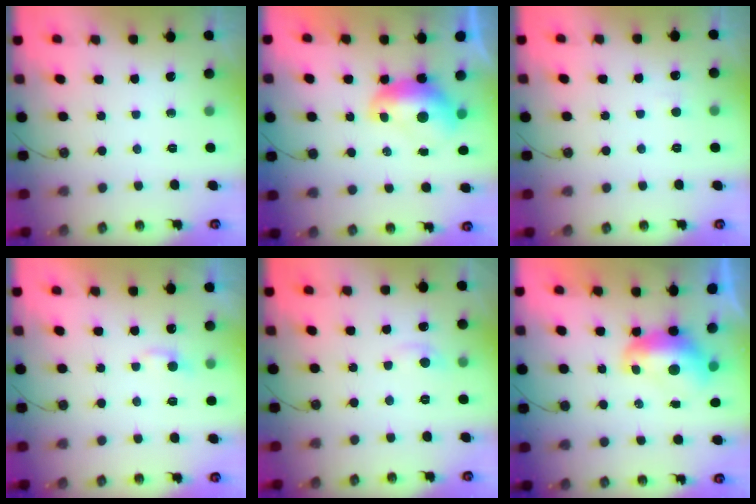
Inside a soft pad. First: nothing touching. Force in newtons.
{"total": 1.6, "press": 1.6, "slide": 0.4}
{"total": 2.6, "press": 2.5, "slide": 0.4}
{"total": 2.3, "press": 2.3, "slide": 0.4}
{"total": 0.8, "press": 0.4, "slide": 0.6}
{"total": 1.6, "press": 1.5, "slide": 0.7}